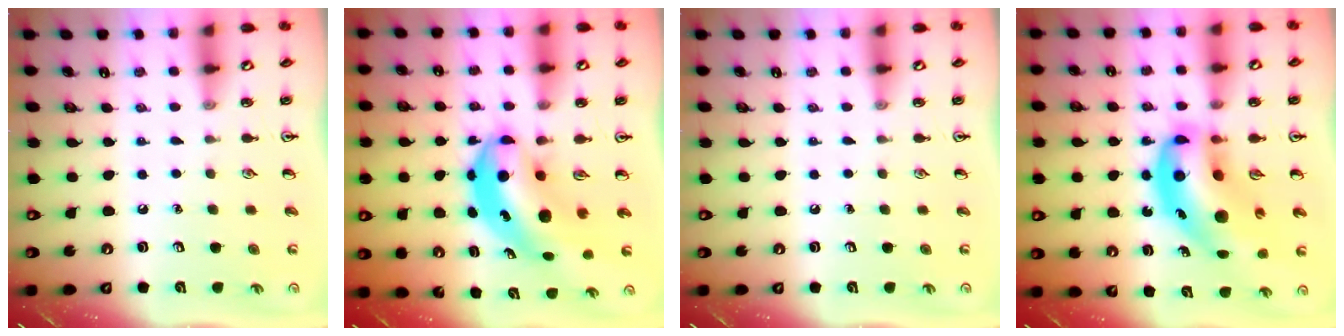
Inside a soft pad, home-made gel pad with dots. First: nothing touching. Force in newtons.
{"total": 8.7, "press": 8.3, "slide": 2.3}
{"total": 0.0}
{"total": 18.7, "press": 18.0, "slide": 5.3}